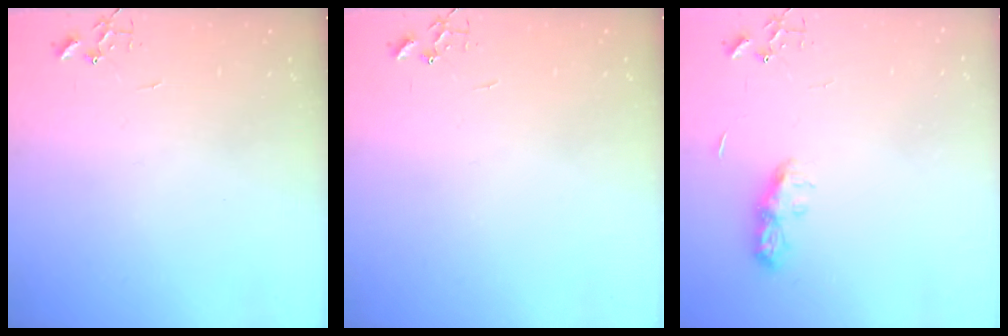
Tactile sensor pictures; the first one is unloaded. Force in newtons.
{"total": 0.0}
{"total": 7.8, "press": 7.8, "slide": 0.4}